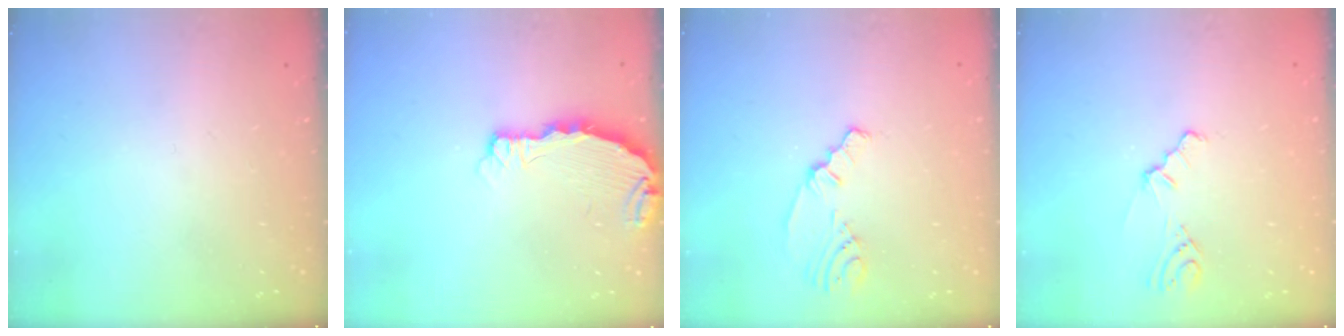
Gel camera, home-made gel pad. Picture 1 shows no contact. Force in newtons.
{"total": 4.0, "press": 3.9, "slide": 0.4}
{"total": 2.1, "press": 1.7, "slide": 1.2}
{"total": 2.8, "press": 2.8, "slide": 0.7}